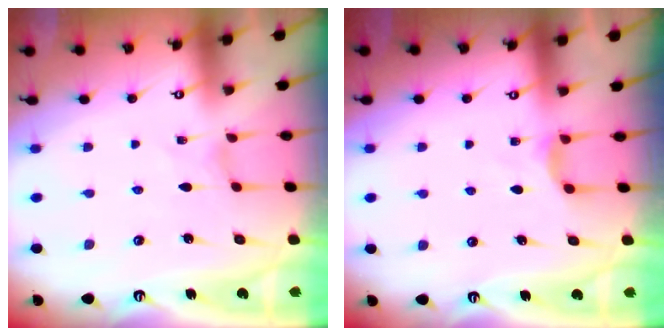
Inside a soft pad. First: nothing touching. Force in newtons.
{"total": 2.6, "press": 2.5, "slide": 0.4}